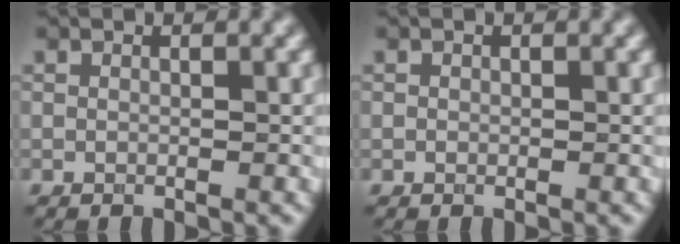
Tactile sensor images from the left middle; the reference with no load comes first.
{"total": 0.0}